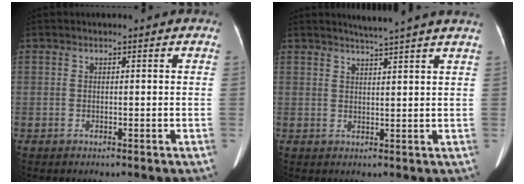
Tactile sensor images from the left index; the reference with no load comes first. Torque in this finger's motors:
{"motor_torque": [-0.21, -1.56, -0.05, 0.00]}